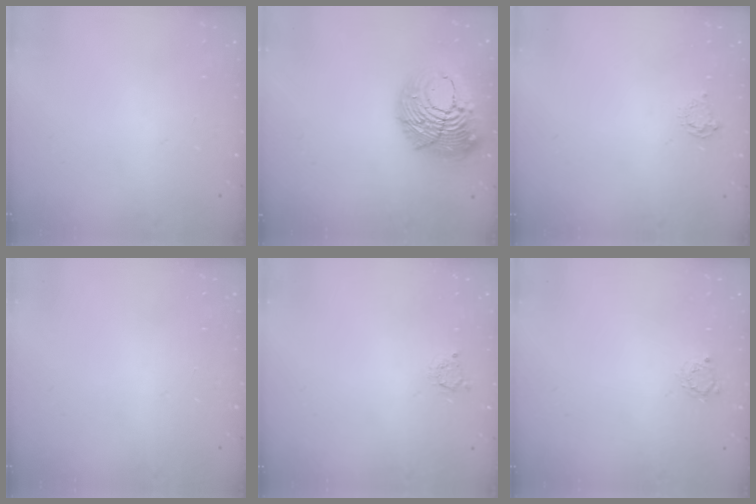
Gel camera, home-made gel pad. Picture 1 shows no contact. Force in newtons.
{"total": 19.1, "press": 19.0, "slide": 2.1}
{"total": 3.8, "press": 3.8, "slide": 0.4}
{"total": 0.0}
{"total": 2.5, "press": 2.5, "slide": 0.3}
{"total": 2.8, "press": 2.7, "slide": 0.4}